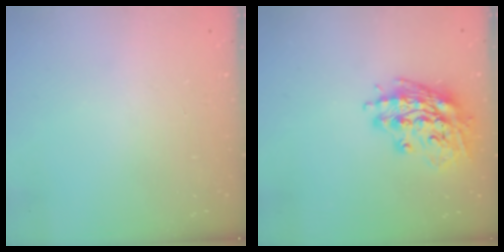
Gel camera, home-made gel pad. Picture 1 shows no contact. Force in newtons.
{"total": 16.1, "press": 15.9, "slide": 2.1}